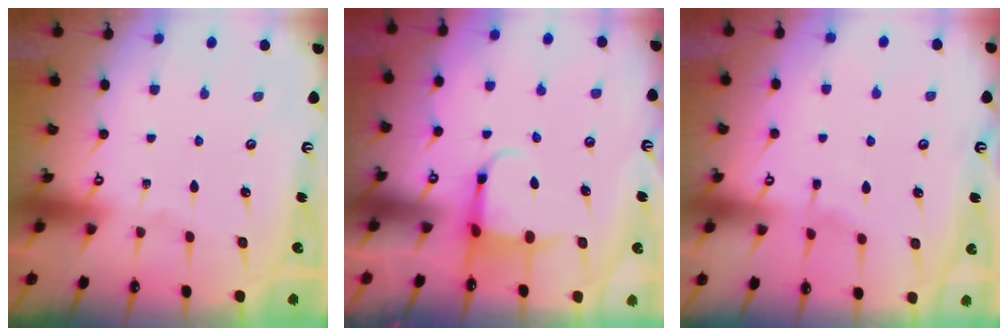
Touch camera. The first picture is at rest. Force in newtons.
{"total": 4.0, "press": 3.9, "slide": 1.0}
{"total": 3.5, "press": 3.5, "slide": 0.5}